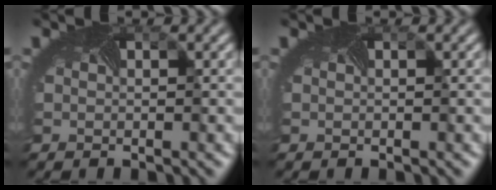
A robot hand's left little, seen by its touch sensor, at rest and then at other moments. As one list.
[{"total": 0.0}]